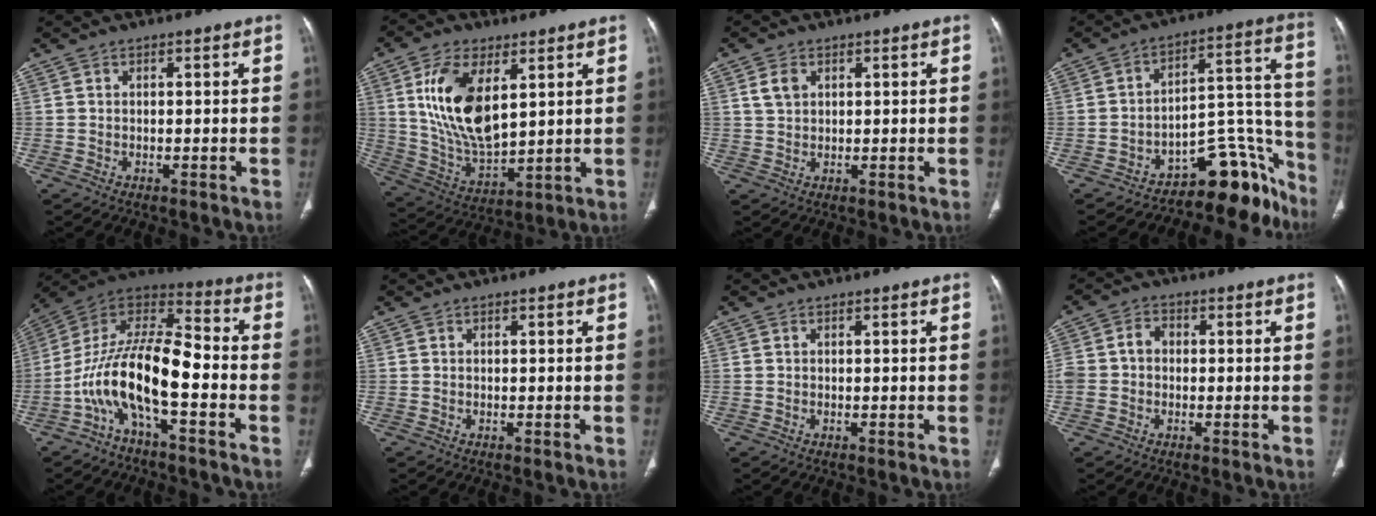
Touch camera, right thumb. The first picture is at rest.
{"total": 16.4, "force": [5.1, 8.6, 13.1], "torque": [-0.234, -0.025, 0.107]}
{"total": 3.2, "force": [1.3, 2.3, 1.9], "torque": [-0.032, 0.000, 0.031]}
{"total": 16.1, "force": [-13.5, 6.6, 5.7], "torque": [0.006, 0.151, -0.190]}
{"total": 15.0, "force": [-5.6, 5.5, 12.8], "torque": [-0.241, 0.081, -0.109]}
{"total": 0.0}
{"total": 0.0}
{"total": 5.1, "force": [-0.3, 4.1, 3.0], "torque": [-0.056, 0.023, -0.008]}